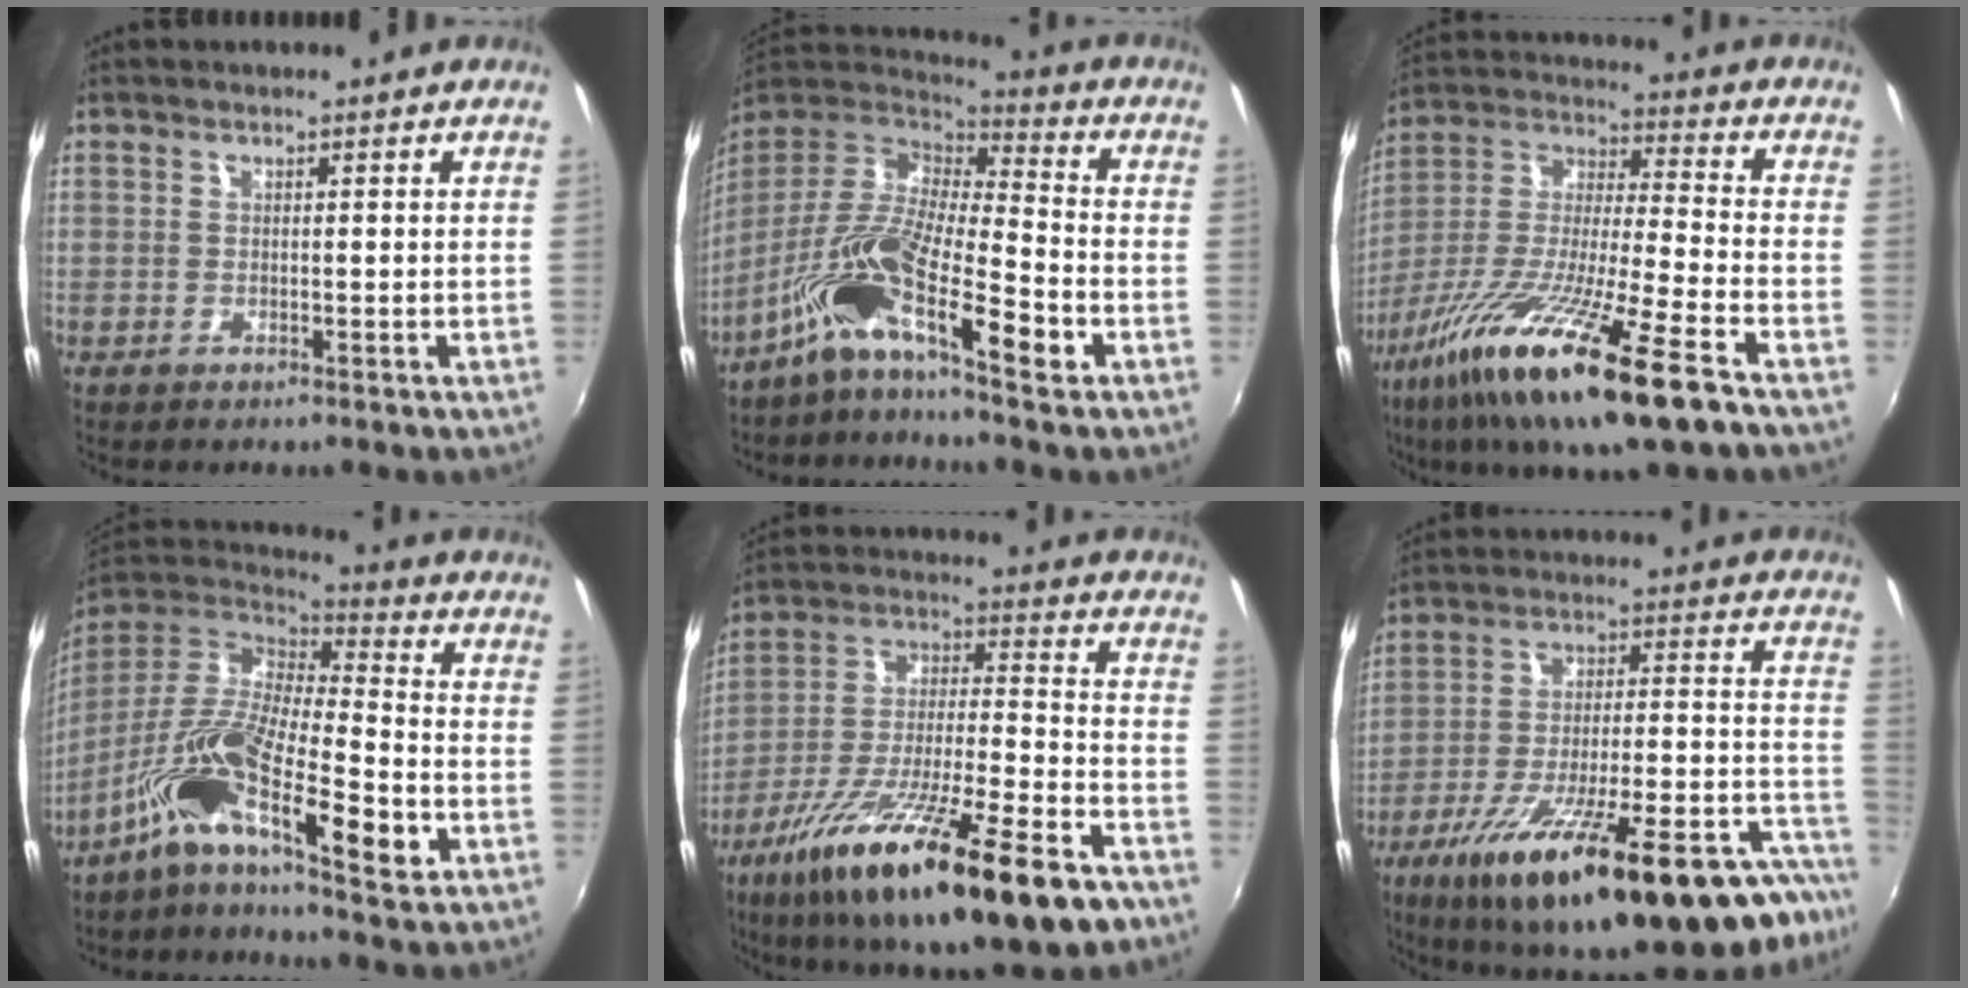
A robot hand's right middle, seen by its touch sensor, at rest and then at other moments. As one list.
[{"total": 15.2, "force": [-8.6, 2.7, 12.2], "torque": [-0.228, -0.003, -0.175]}, {"total": 23.0, "force": [-13.6, 2.3, 18.4], "torque": [-0.347, -0.056, -0.249]}, {"total": 16.6, "force": [-8.1, 4.0, 14.0], "torque": [-0.251, -0.009, -0.160]}, {"total": 27.4, "force": [-16.5, 5.7, 21.1], "torque": [-0.360, -0.063, -0.271]}, {"total": 34.0, "force": [-24.9, 7.2, 22.1], "torque": [-0.315, -0.046, -0.355]}]